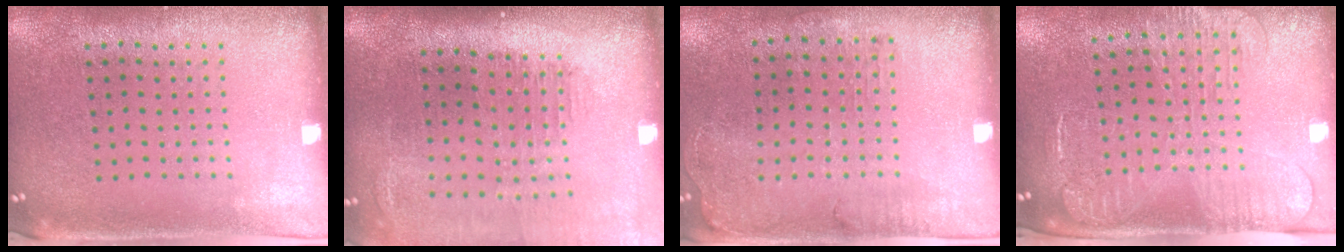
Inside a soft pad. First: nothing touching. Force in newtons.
{"total": 1.7, "press": 1.5, "slide": 0.7}
{"total": 1.3, "press": 1.2, "slide": 0.5}
{"total": 2.4, "press": 2.0, "slide": 1.4}